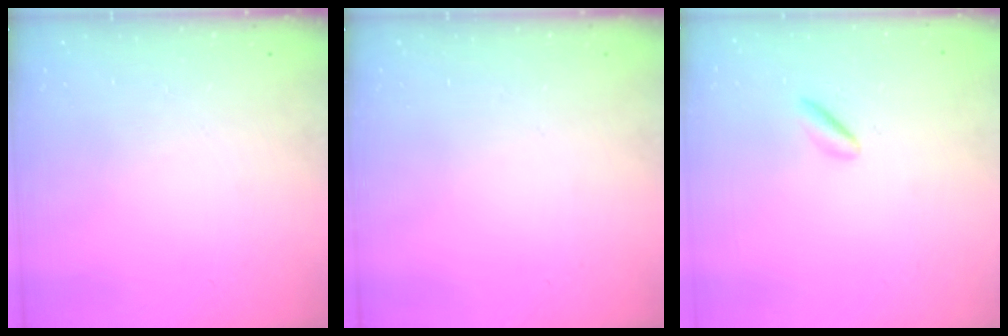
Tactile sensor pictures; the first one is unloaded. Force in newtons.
{"total": 0.0}
{"total": 1.5, "press": 1.3, "slide": 0.7}